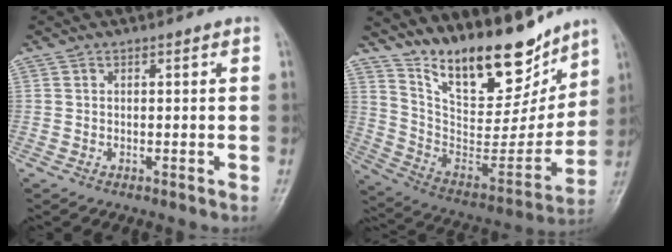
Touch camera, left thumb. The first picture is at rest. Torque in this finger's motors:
{"motor_torque": [0.48, 0.22, 0.76, -2.01, 0.27]}